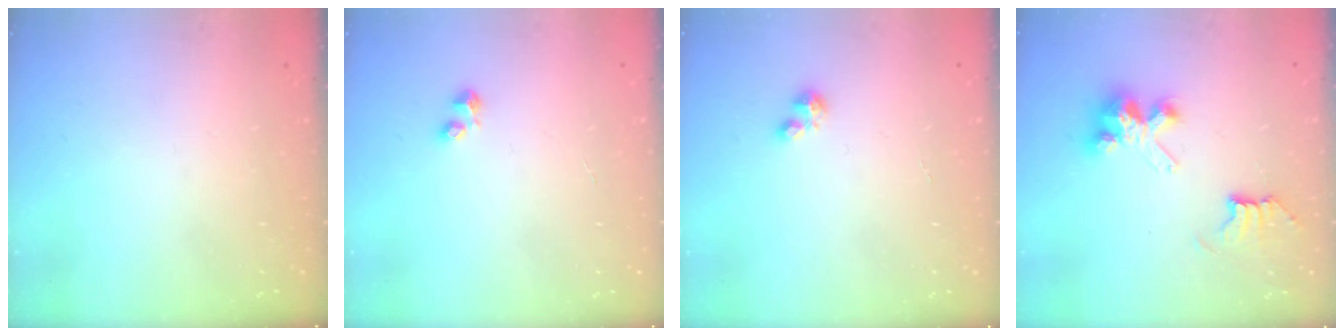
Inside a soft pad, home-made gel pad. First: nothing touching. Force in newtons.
{"total": 2.9, "press": 2.8, "slide": 0.6}
{"total": 1.6, "press": 1.6, "slide": 0.2}
{"total": 7.4, "press": 7.4, "slide": 0.1}